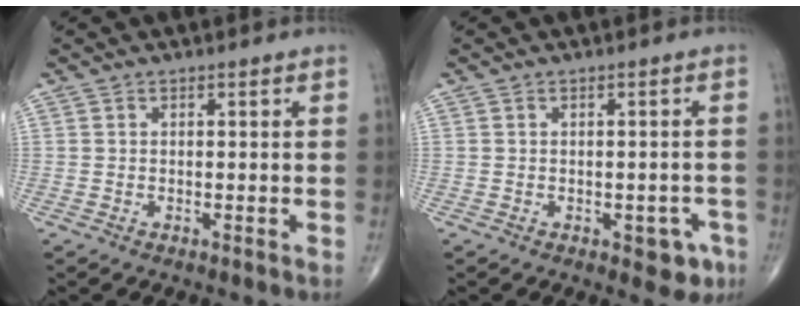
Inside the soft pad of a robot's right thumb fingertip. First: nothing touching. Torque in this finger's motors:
{"motor_torque": [0.80, 0.61, -0.11, -0.06, 0.01]}